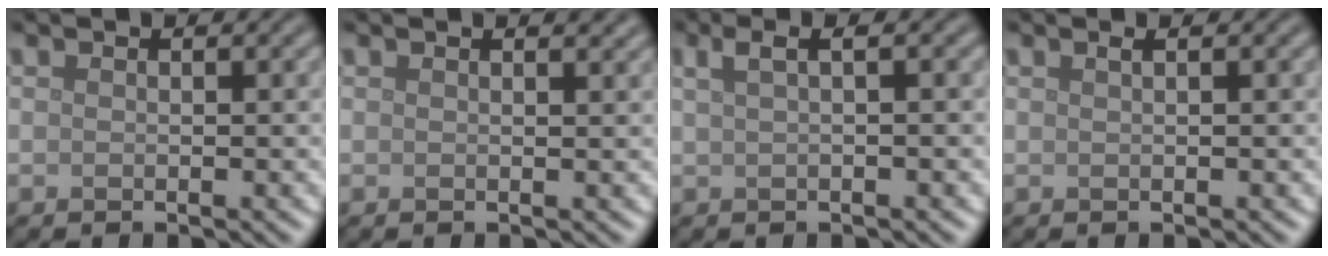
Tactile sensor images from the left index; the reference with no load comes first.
{"total": 1.2, "force": [1.0, 0.3, 0.6], "torque": [-0.005, 0.001, 0.012]}
{"total": 2.7, "force": [1.0, 0.9, 2.3], "torque": [-0.034, 0.008, 0.012]}
{"total": 0.8, "force": [0.4, 0.3, 0.6], "torque": [-0.006, 0.002, 0.003]}